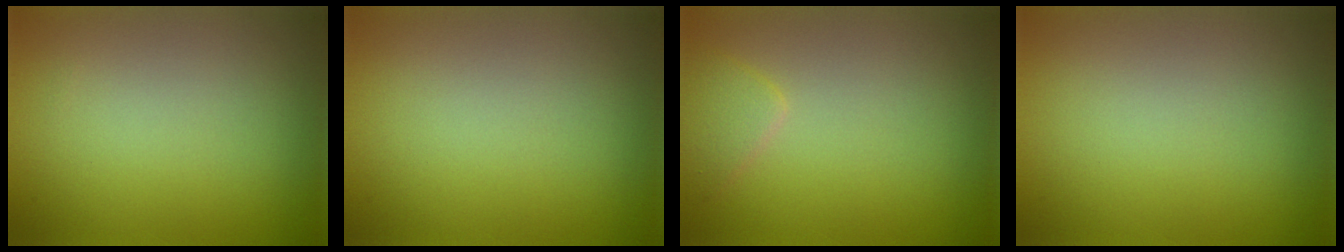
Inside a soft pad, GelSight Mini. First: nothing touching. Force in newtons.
{"total": 0.0}
{"total": 1.5, "press": 1.5, "slide": 0.1}
{"total": 0.0}